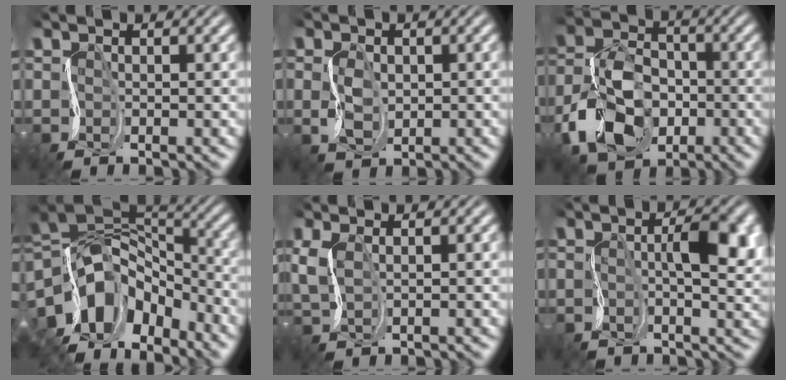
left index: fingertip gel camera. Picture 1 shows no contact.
{"total": 1.2, "force": [0.4, 1.1, 0.2], "torque": [-0.026, 0.007, 0.009]}
{"total": 7.4, "force": [-3.1, 5.6, 3.8], "torque": [-0.101, 0.008, -0.074]}
{"total": 11.5, "force": [-4.5, 7.7, 7.2], "torque": [-0.155, 0.009, -0.070]}
{"total": 1.5, "force": [1.3, 0.3, 0.8], "torque": [-0.027, 0.015, 0.020]}
{"total": 5.0, "force": [0.9, 1.6, 4.6], "torque": [-0.080, 0.010, 0.010]}